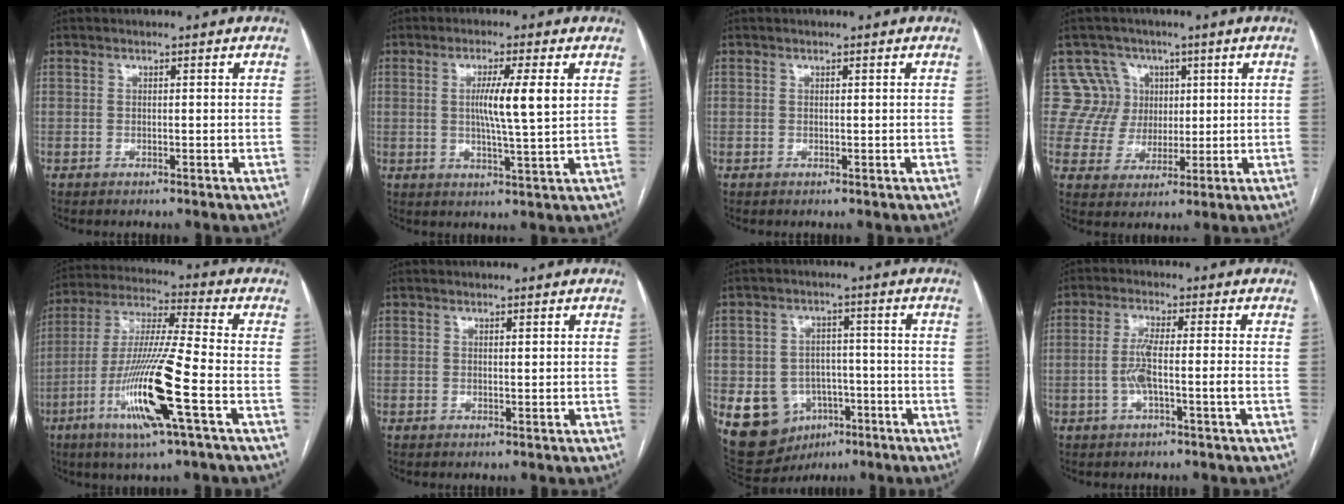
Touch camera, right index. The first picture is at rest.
{"total": 7.3, "force": [1.5, -0.3, 7.1], "torque": [-0.125, -0.005, 0.023]}
{"total": 0.0}
{"total": 8.9, "force": [3.0, 8.4, -0.4], "torque": [0.020, 0.025, 0.063]}
{"total": 16.2, "force": [-6.0, -0.2, 15.0], "torque": [-0.306, -0.019, -0.116]}
{"total": 0.5, "force": [0.3, 0.1, 0.4], "torque": [-0.008, -0.002, 0.005]}
{"total": 10.6, "force": [-4.0, 8.9, 4.2], "torque": [-0.075, 0.019, -0.048]}
{"total": 5.0, "force": [-1.3, -0.1, 4.8], "torque": [-0.100, 0.005, -0.023]}